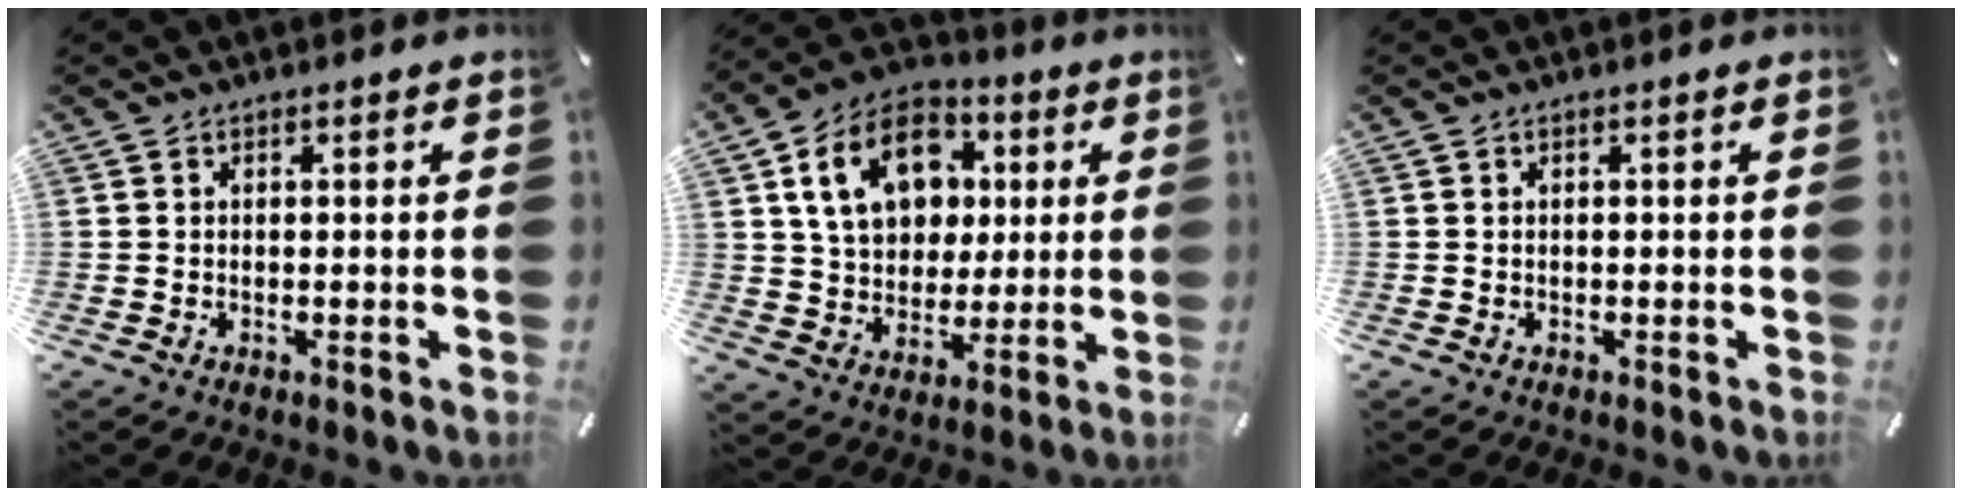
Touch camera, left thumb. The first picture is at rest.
{"total": 16.2, "force": [4.8, 12.6, 9.0], "torque": [-0.156, 0.007, 0.093]}
{"total": 0.0}